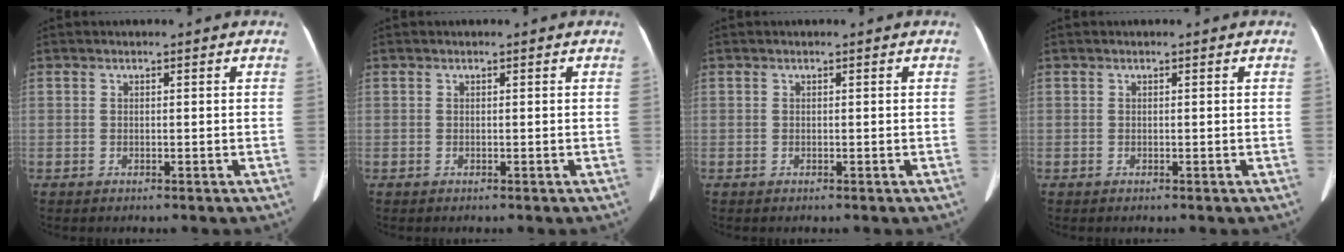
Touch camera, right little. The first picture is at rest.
{"total": 0.0}
{"total": 0.0}
{"total": 0.0}